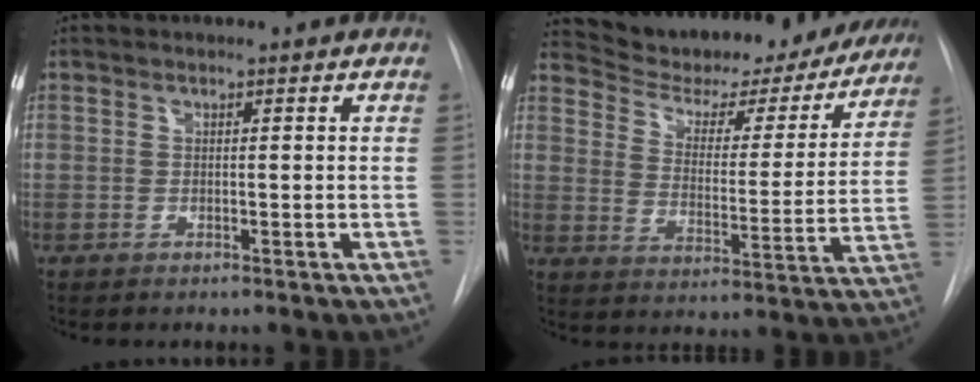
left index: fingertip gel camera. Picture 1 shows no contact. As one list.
[{"total": 22.6, "force": [20.5, 5.8, 7.4], "torque": [-0.109, -0.030, 0.268]}]